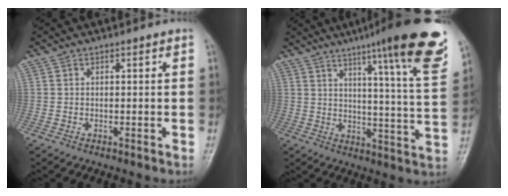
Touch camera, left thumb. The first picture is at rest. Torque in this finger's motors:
{"motor_torque": [1.22, -0.06, 1.58, -1.18, 0.30]}